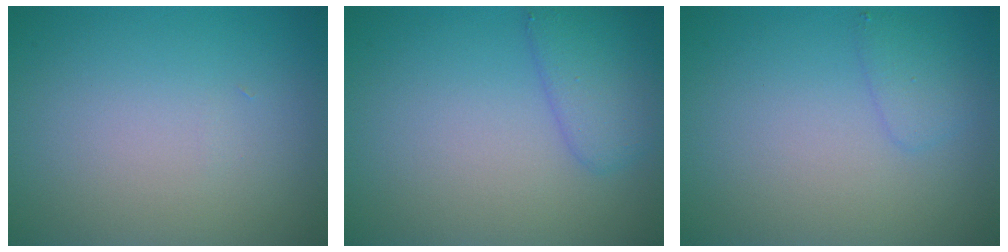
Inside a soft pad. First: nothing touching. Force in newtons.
{"total": 3.0, "press": 3.0, "slide": 0.3}
{"total": 1.4, "press": 1.4, "slide": 0.1}